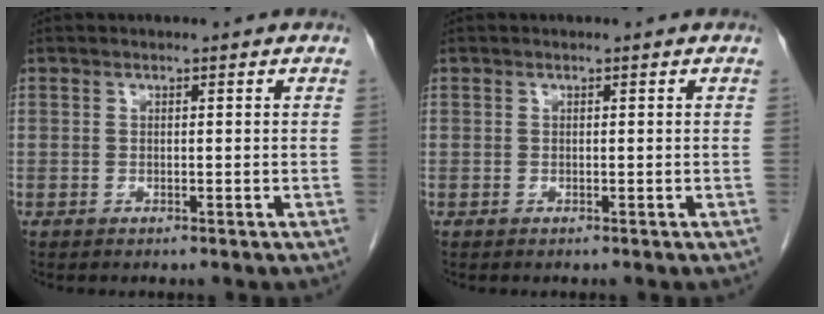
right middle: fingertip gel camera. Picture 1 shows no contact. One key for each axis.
{"total": 0.0}